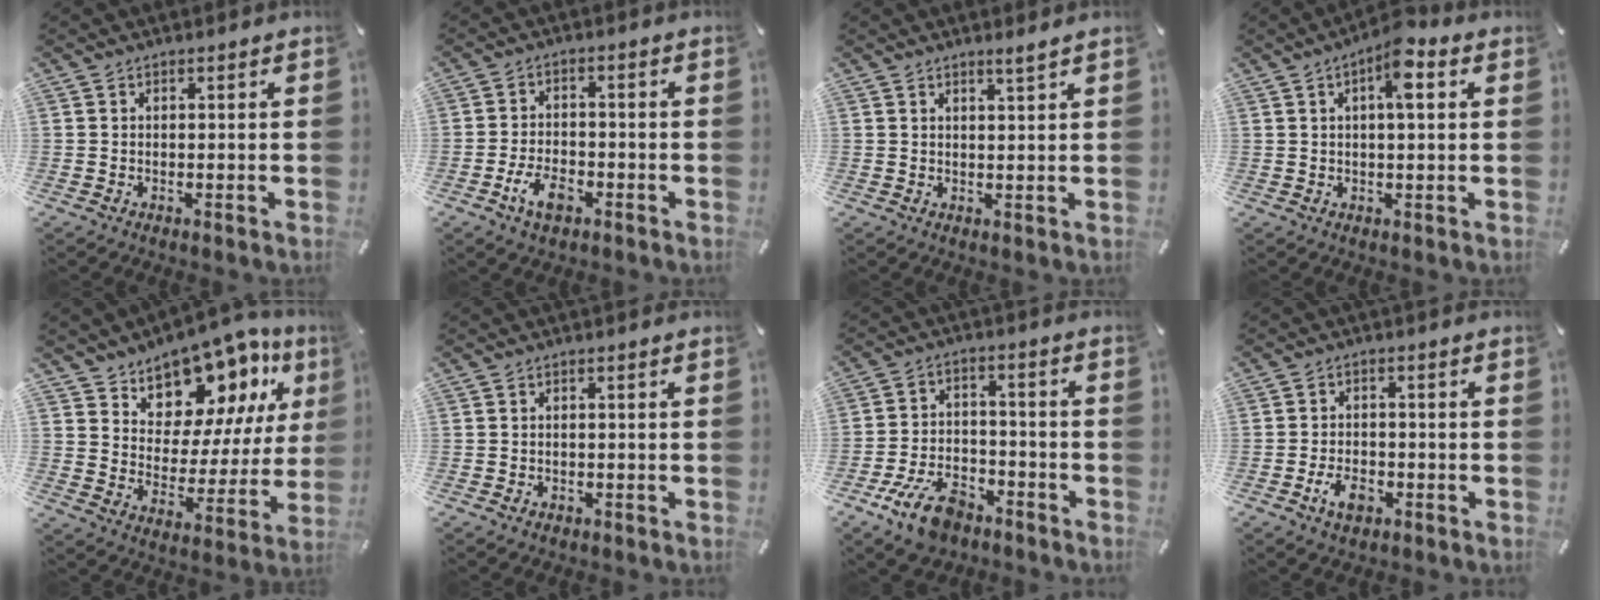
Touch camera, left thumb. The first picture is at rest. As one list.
[{"total": 6.7, "force": [-3.4, 3.7, 4.4], "torque": [-0.094, 0.015, -0.063]}, {"total": 2.2, "force": [1.8, -0.1, 1.2], "torque": [-0.024, -0.006, 0.032]}, {"total": 7.1, "force": [2.7, 2.5, 6.1], "torque": [-0.092, -0.003, 0.038]}, {"total": 13.2, "force": [10.5, 7.6, 2.6], "torque": [-0.043, -0.105, 0.190]}, {"total": 1.0, "force": [-0.5, 0.7, 0.5], "torque": [-0.011, 0.001, -0.010]}, {"total": 11.8, "force": [-7.2, 6.6, 6.6], "torque": [-0.123, 0.046, -0.129]}, {"total": 5.5, "force": [-2.5, 3.3, 3.6], "torque": [-0.077, 0.009, -0.048]}]